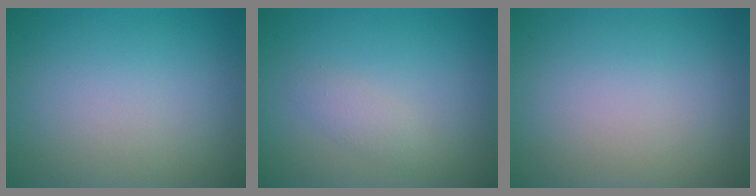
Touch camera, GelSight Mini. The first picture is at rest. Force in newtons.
{"total": 1.2, "press": 1.2, "slide": 0.1}
{"total": 0.0}